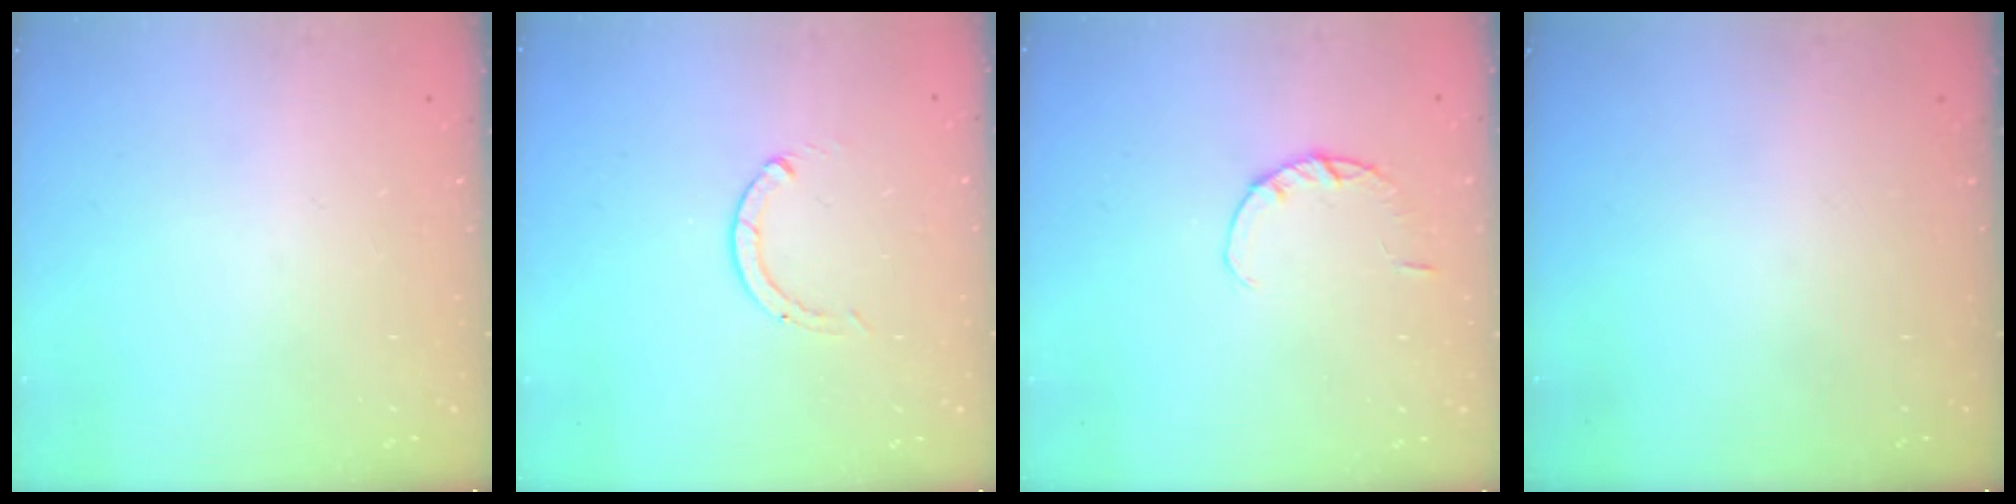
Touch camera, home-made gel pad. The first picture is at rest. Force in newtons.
{"total": 0.0}
{"total": 1.8, "press": 1.8, "slide": 0.3}
{"total": 0.0}